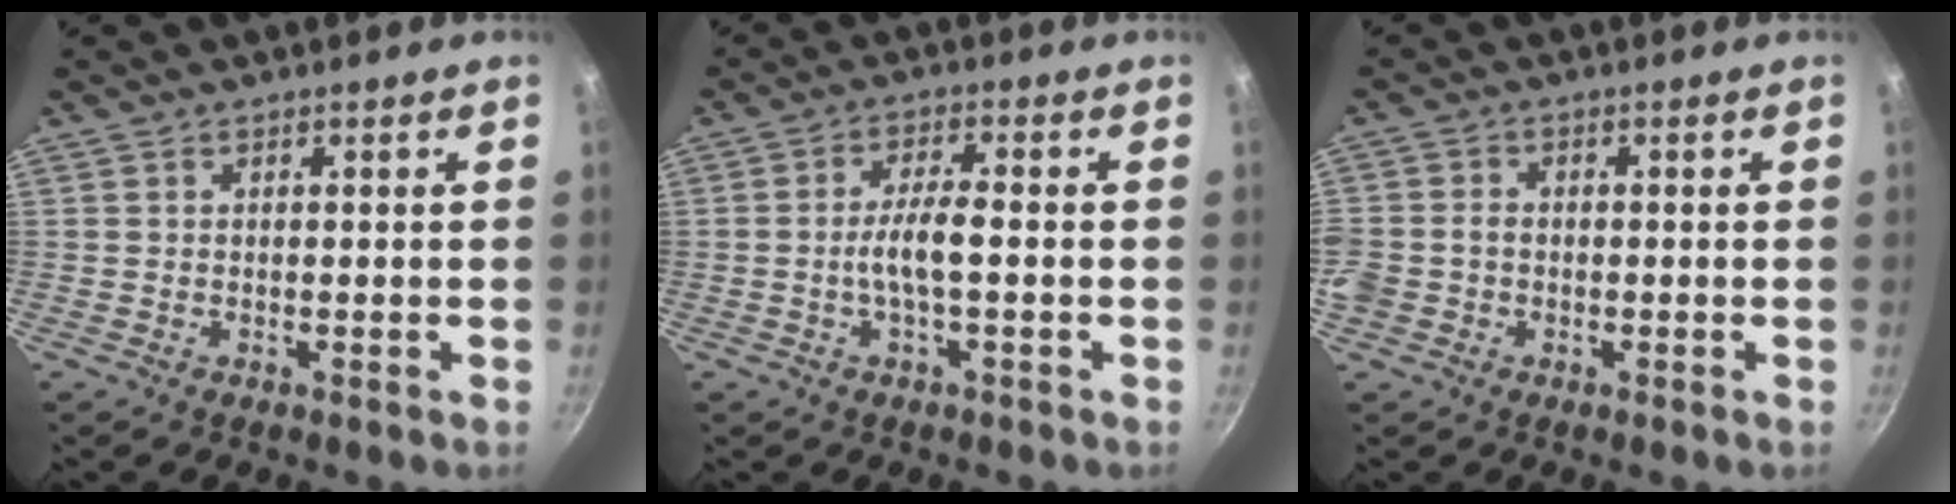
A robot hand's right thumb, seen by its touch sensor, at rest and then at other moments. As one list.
[{"total": 5.7, "force": [-1.1, 1.5, 5.4], "torque": [-0.106, 0.019, -0.024]}, {"total": 6.8, "force": [-1.6, 5.8, 3.2], "torque": [-0.075, 0.014, -0.038]}]